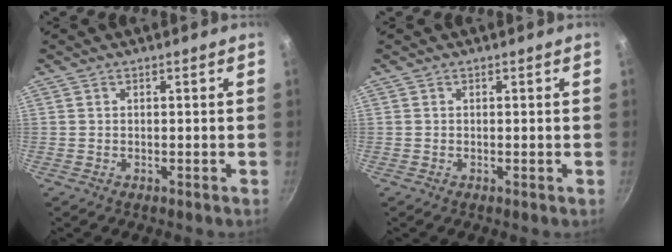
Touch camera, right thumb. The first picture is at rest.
{"total": 0.0}